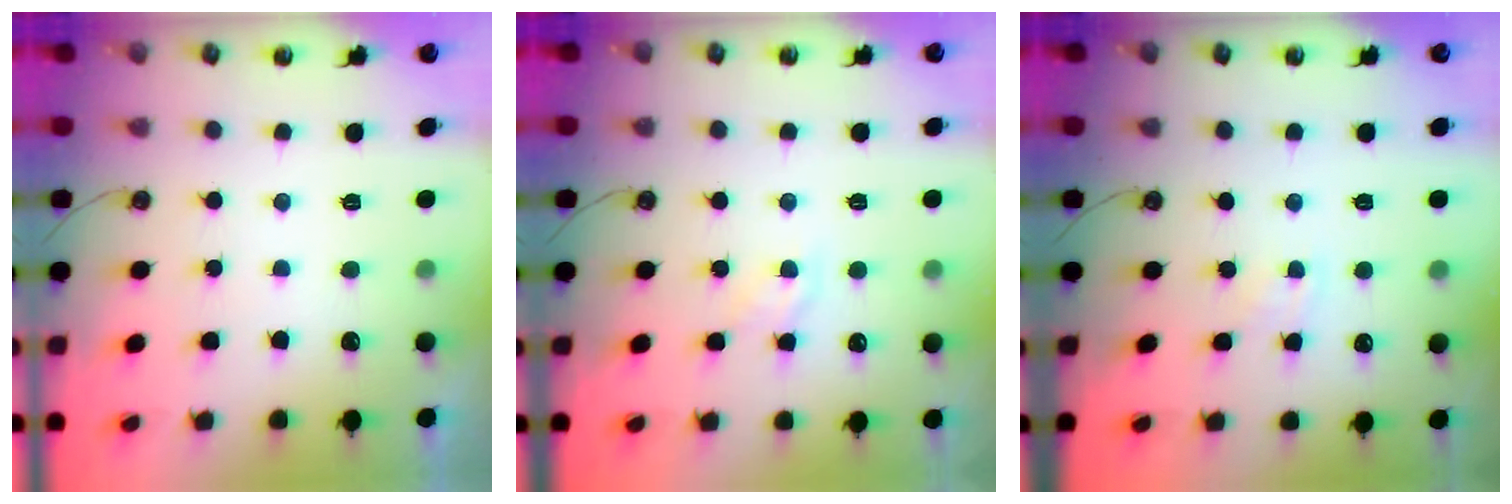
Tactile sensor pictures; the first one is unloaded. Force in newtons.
{"total": 6.9, "press": 6.8, "slide": 0.7}
{"total": 2.7, "press": 2.7, "slide": 0.3}